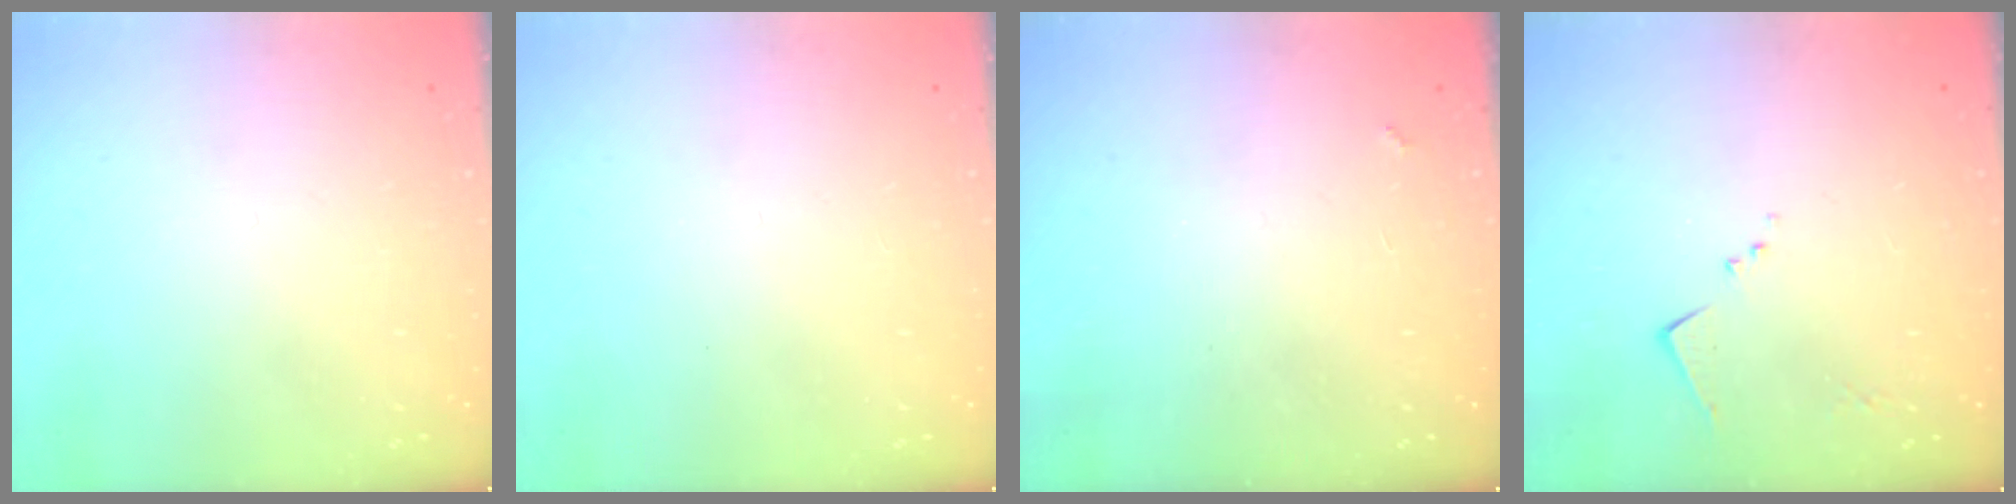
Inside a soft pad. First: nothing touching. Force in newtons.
{"total": 0.0}
{"total": 1.4, "press": 1.3, "slide": 0.4}
{"total": 4.4, "press": 4.3, "slide": 0.5}